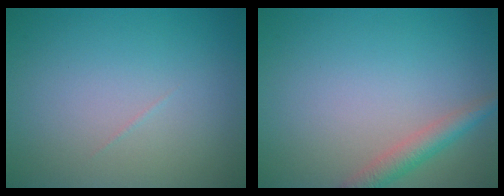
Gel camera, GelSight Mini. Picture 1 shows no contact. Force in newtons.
{"total": 2.6, "press": 2.6, "slide": 0.2}